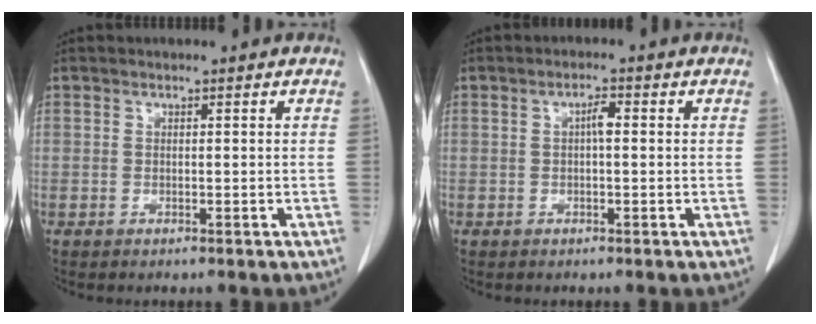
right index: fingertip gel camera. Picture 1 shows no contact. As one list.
[{"total": 2.0, "force": [0.2, 0.5, 1.9], "torque": [-0.034, 0.005, 0.003]}]